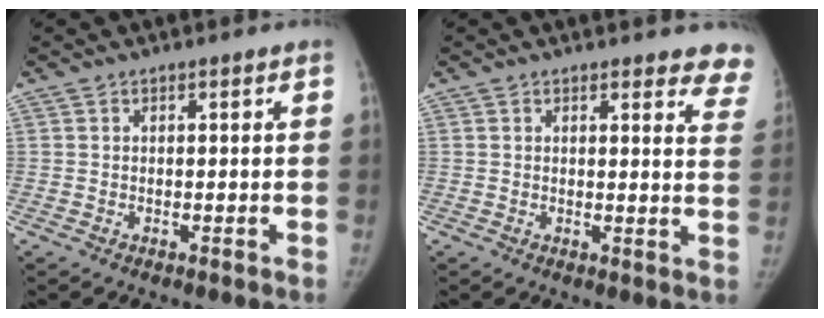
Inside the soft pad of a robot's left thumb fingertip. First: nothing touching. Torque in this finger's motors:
{"motor_torque": [0.08, 0.00, 0.09, 0.40, -0.02]}